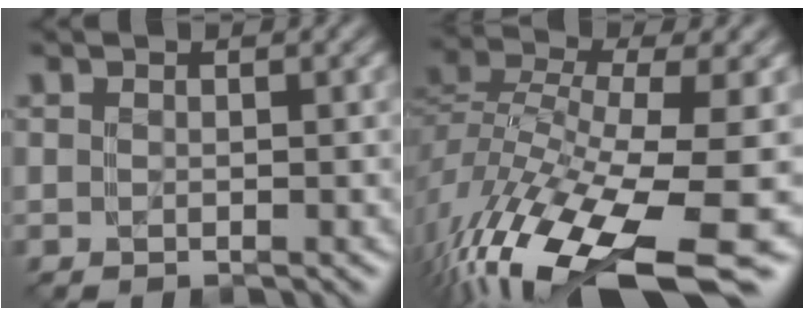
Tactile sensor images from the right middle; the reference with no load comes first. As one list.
[{"total": 15.2, "force": [-8.7, 4.4, 11.6], "torque": [-0.257, -0.011, -0.139]}]